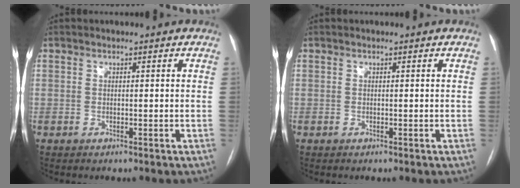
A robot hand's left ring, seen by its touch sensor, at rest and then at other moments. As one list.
[{"total": 0.0}]